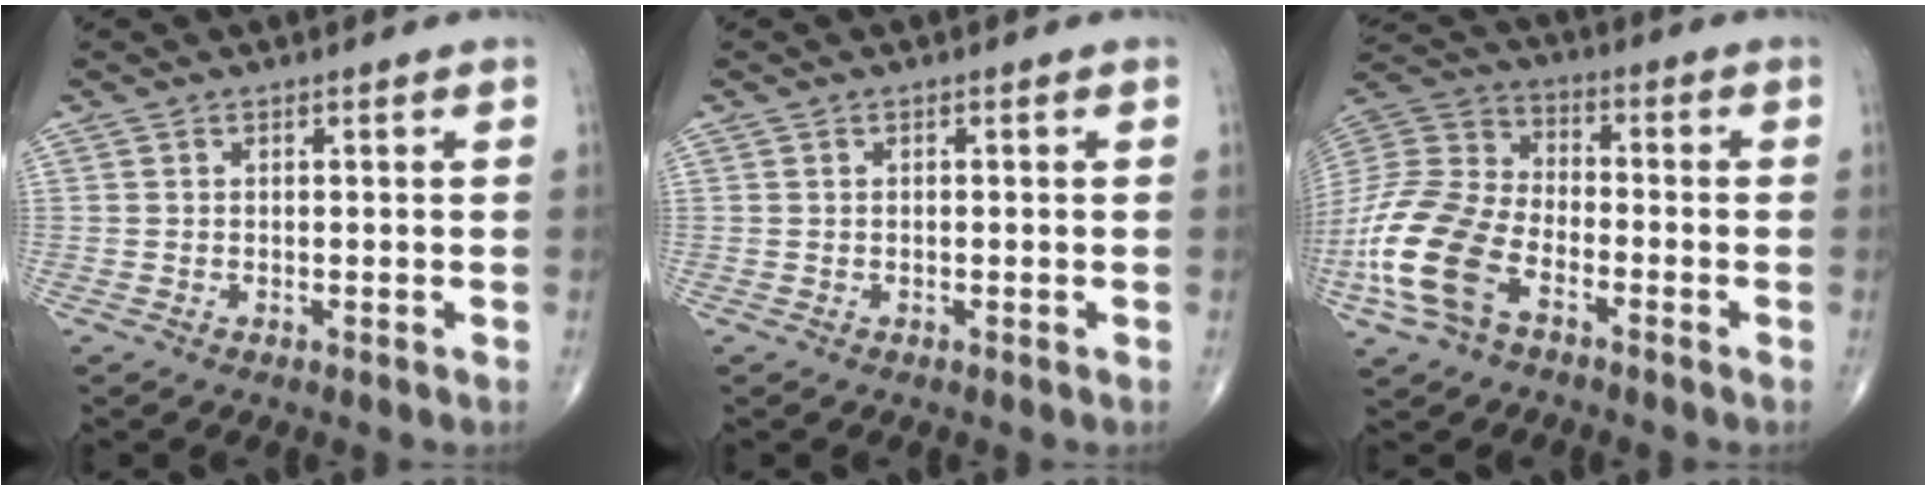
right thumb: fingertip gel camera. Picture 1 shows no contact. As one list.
[{"total": 0.0}, {"total": 16.9, "force": [-7.3, 9.7, 11.7], "torque": [-0.253, 0.036, -0.151]}]